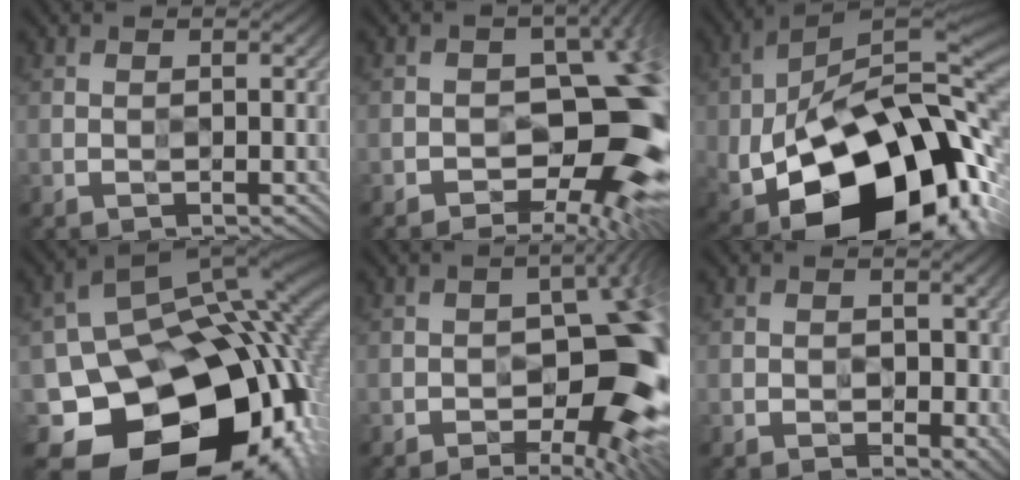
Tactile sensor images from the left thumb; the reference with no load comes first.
{"total": 11.0, "force": [-3.8, 5.7, 8.6], "torque": [-0.066, 0.001, -0.063]}
{"total": 20.6, "force": [-5.1, 11.9, 16.1], "torque": [-0.285, -0.019, -0.077]}
{"total": 20.4, "force": [-6.7, 14.8, 12.4], "torque": [-0.206, -0.042, -0.087]}
{"total": 14.3, "force": [-4.6, 5.7, 12.3], "torque": [-0.141, 0.002, -0.064]}
{"total": 2.2, "force": [0.0, 1.8, 1.2], "torque": [-0.018, -0.015, 0.002]}